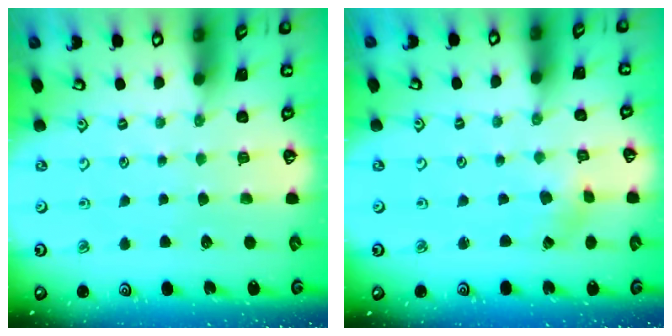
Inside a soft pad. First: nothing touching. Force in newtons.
{"total": 1.1, "press": 1.1, "slide": 0.2}